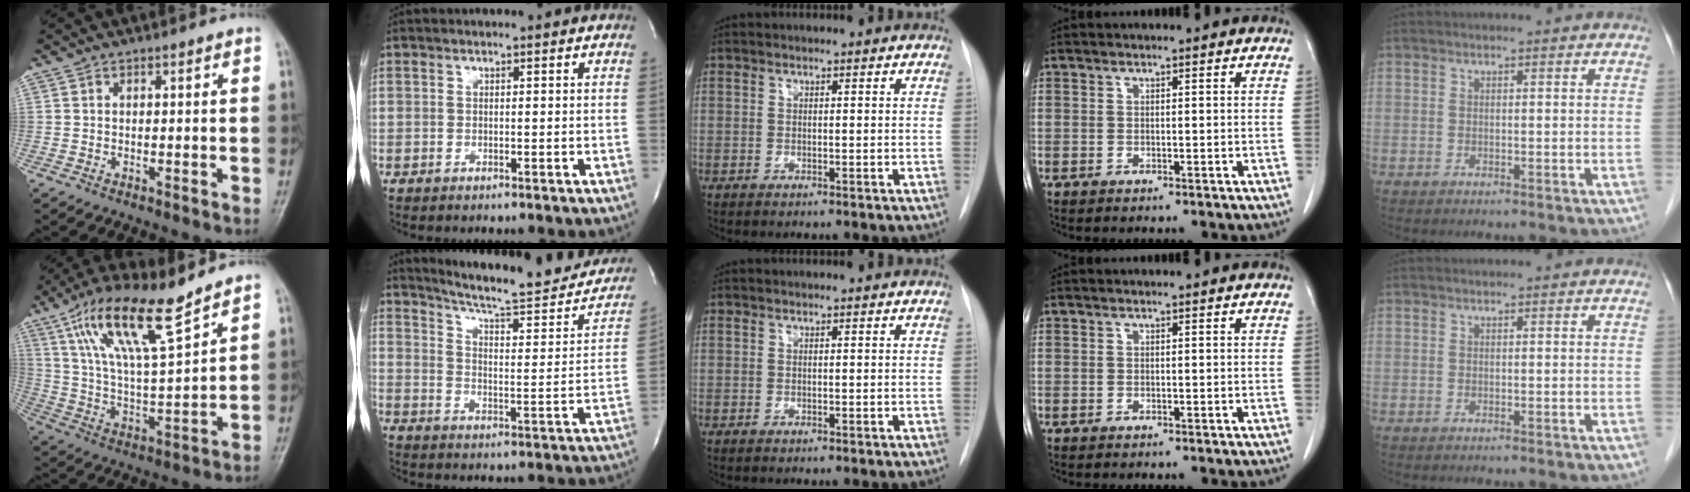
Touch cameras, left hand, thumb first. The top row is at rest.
{"thumb": {"total": 16.0, "force": [10.4, 3.4, 11.6], "torque": [-0.207, -0.046, 0.204]}, "index": {"total": 23.0, "force": [20.4, 3.2, 10.2], "torque": [-0.143, -0.046, 0.263]}}